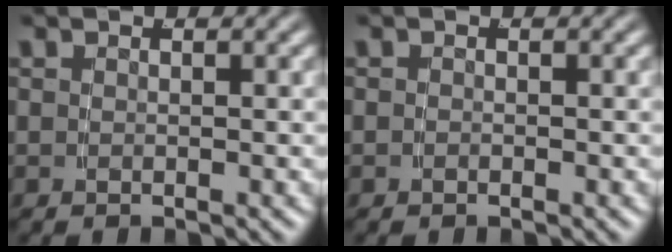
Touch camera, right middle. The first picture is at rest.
{"total": 0.0}